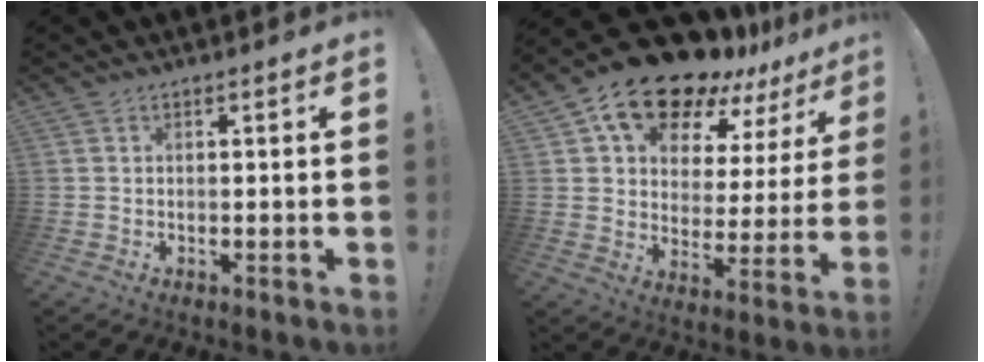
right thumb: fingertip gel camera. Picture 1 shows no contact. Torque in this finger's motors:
{"motor_torque": [2.16, 2.57, 0.30, 0.29, 0.29]}